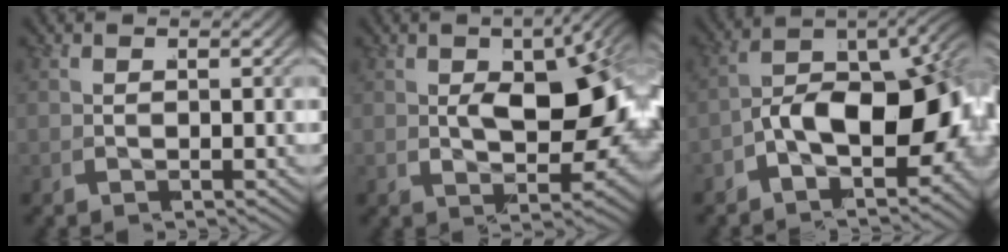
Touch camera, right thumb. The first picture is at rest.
{"total": 9.7, "force": [1.6, 5.0, 8.2], "torque": [-0.089, 0.009, 0.028]}
{"total": 10.9, "force": [-3.0, 6.9, 7.9], "torque": [-0.121, -0.037, -0.037]}